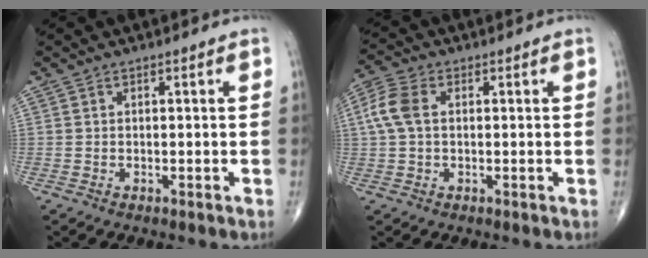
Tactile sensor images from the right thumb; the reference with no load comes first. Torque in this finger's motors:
{"motor_torque": [0.06, 0.11, 0.20, 0.00, 0.14]}